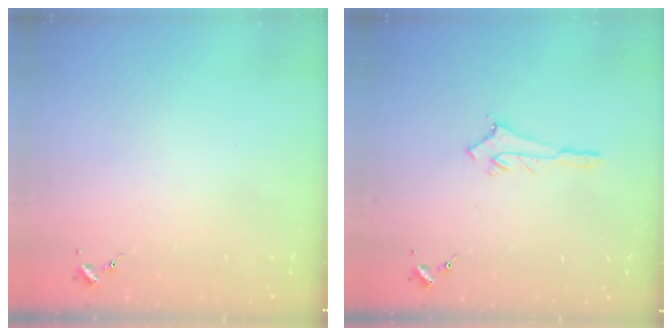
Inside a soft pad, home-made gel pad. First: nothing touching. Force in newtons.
{"total": 2.9, "press": 2.8, "slide": 0.4}